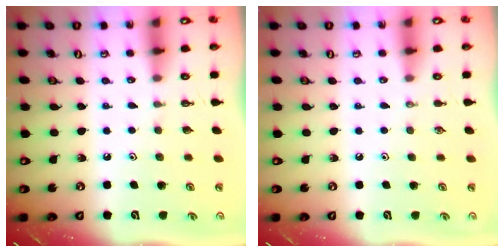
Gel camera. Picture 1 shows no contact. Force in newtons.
{"total": 0.0}